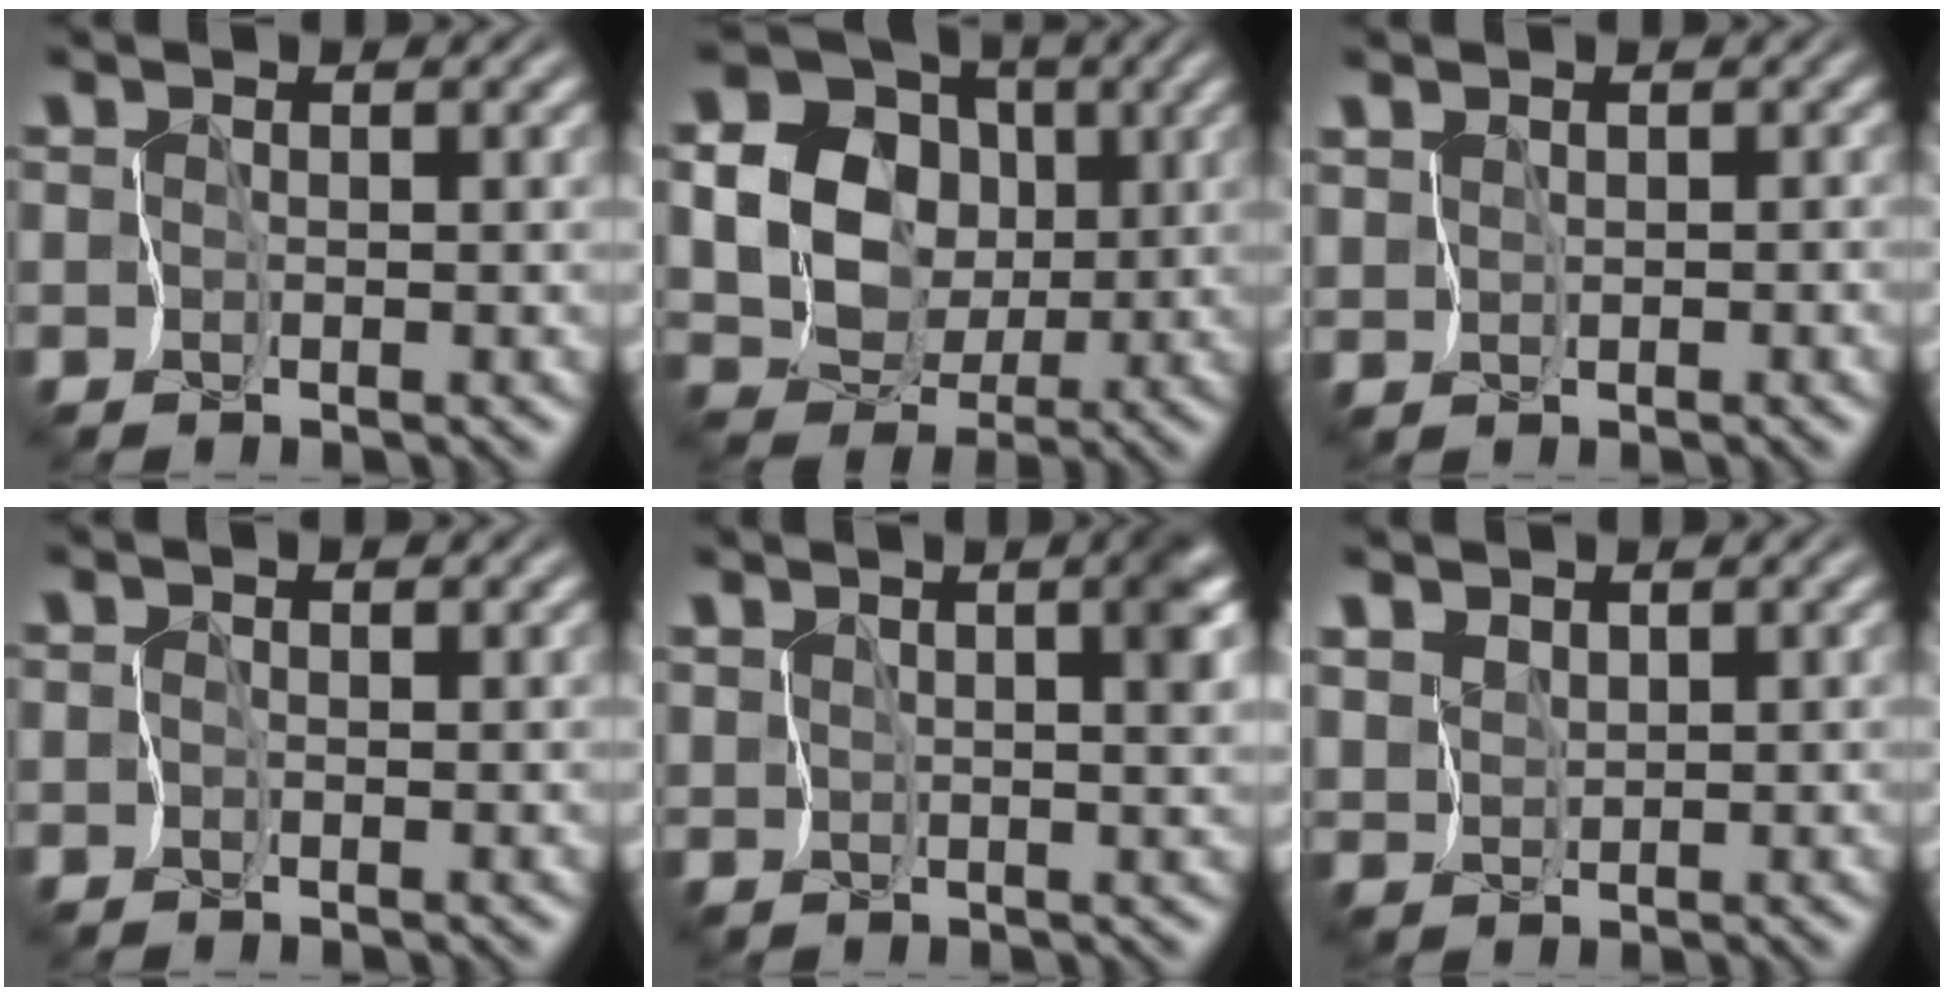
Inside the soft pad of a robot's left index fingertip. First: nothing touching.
{"total": 11.9, "force": [1.3, 10.8, 4.8], "torque": [-0.139, 0.030, 0.000]}
{"total": 1.5, "force": [0.3, 1.4, 0.3], "torque": [-0.006, 0.010, 0.008]}
{"total": 0.5, "force": [0.0, 0.4, 0.4], "torque": [-0.001, 0.001, 0.002]}
{"total": 4.8, "force": [1.7, 2.0, 4.0], "torque": [-0.055, 0.006, 0.028]}
{"total": 1.6, "force": [1.3, 0.8, 0.2], "torque": [-0.024, 0.004, 0.036]}